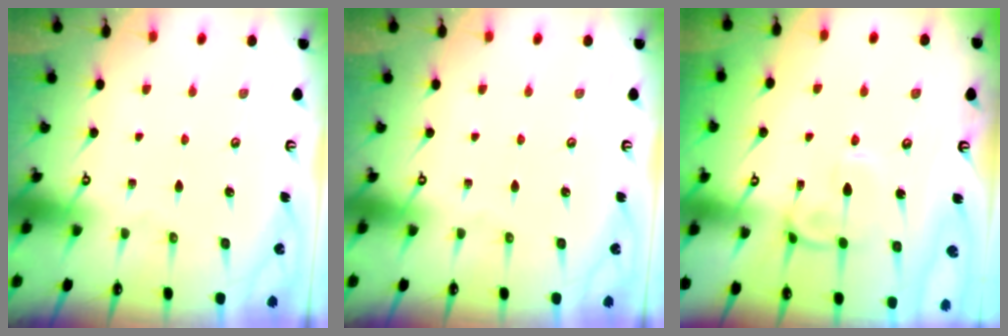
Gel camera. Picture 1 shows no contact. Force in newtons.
{"total": 0.0}
{"total": 1.1, "press": 0.9, "slide": 0.7}